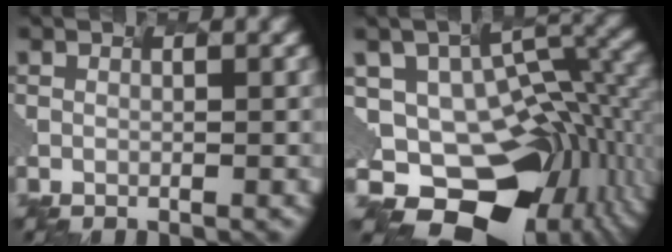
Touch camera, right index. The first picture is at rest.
{"total": 13.7, "force": [-5.3, 9.0, 8.9], "torque": [-0.161, -0.032, -0.049]}